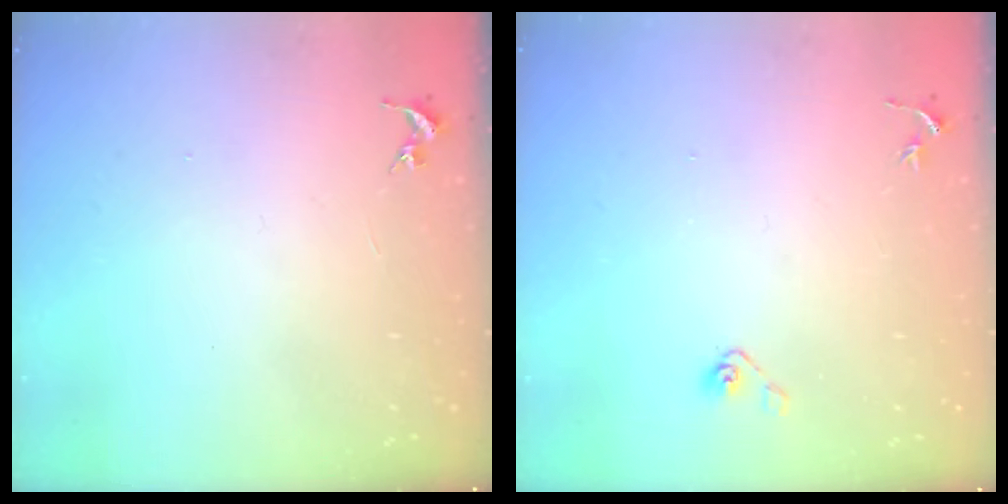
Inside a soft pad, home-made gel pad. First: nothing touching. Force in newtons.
{"total": 3.9, "press": 3.4, "slide": 2.0}